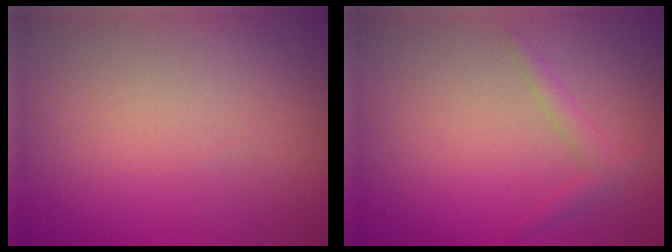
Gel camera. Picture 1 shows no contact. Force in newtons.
{"total": 0.7, "press": 0.7, "slide": 0.0}